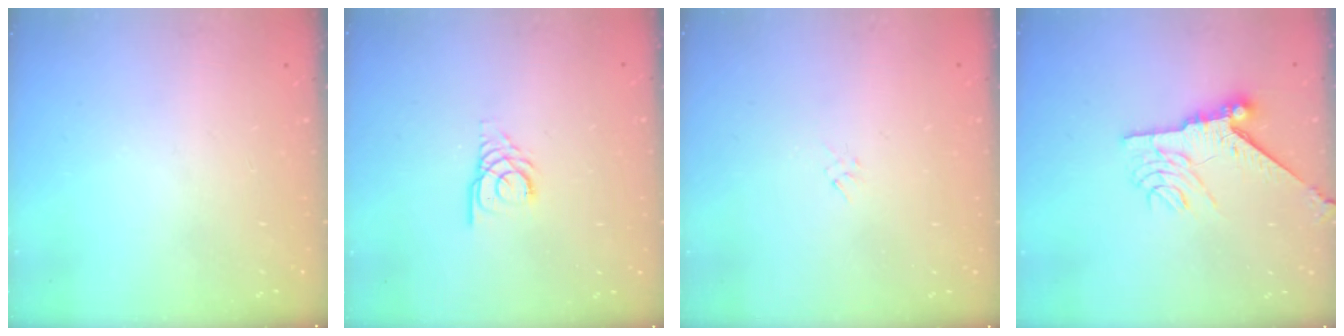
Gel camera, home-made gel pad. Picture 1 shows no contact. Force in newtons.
{"total": 4.1, "press": 4.1, "slide": 0.2}
{"total": 1.8, "press": 1.8, "slide": 0.5}
{"total": 9.1, "press": 9.1, "slide": 0.6}